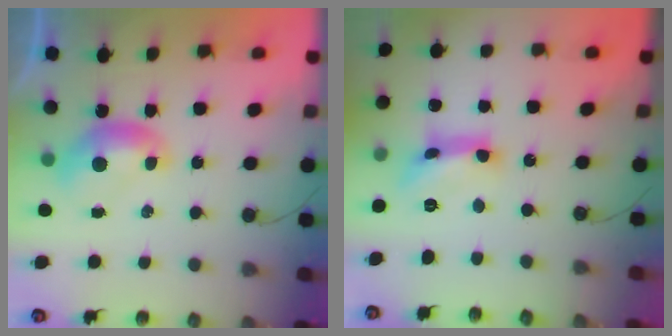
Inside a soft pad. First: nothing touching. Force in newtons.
{"total": 6.9, "press": 6.9, "slide": 0.3}